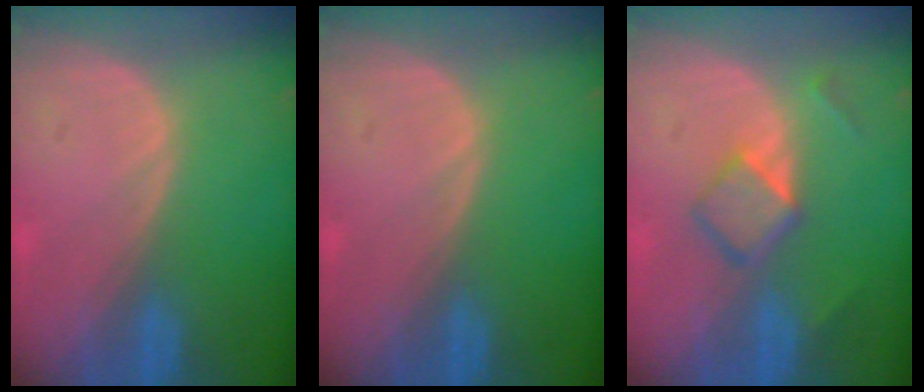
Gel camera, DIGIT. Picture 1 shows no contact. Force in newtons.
{"total": 0.0}
{"total": 4.6, "press": 4.5, "slide": 1.0}